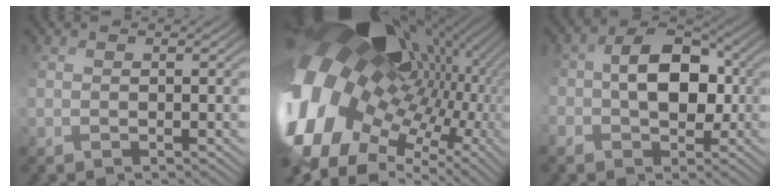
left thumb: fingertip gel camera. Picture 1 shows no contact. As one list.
[{"total": 19.2, "force": [2.3, 13.2, 13.8], "torque": [-0.295, -0.014, 0.068]}, {"total": 7.8, "force": [0.0, 5.2, 5.8], "torque": [-0.099, 0.009, 0.001]}]